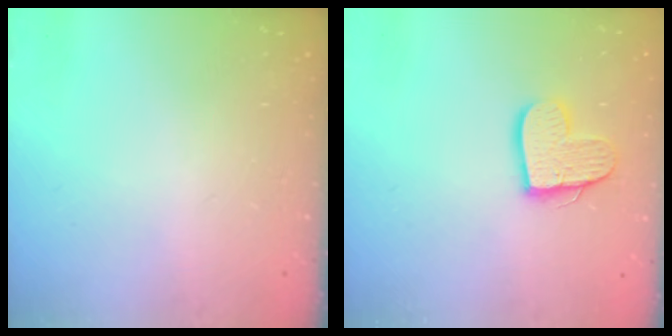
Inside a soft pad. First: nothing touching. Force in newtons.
{"total": 11.9, "press": 11.8, "slide": 1.1}